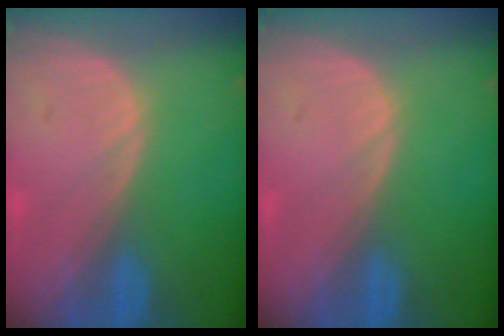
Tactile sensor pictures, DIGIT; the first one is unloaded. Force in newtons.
{"total": 0.0}